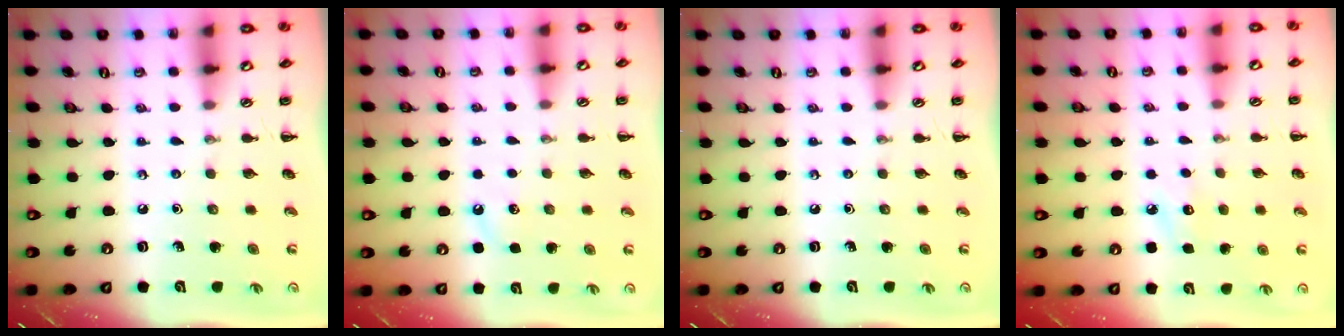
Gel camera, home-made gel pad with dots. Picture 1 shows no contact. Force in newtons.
{"total": 3.0, "press": 2.9, "slide": 0.9}
{"total": 0.0}
{"total": 7.5, "press": 7.2, "slide": 2.1}